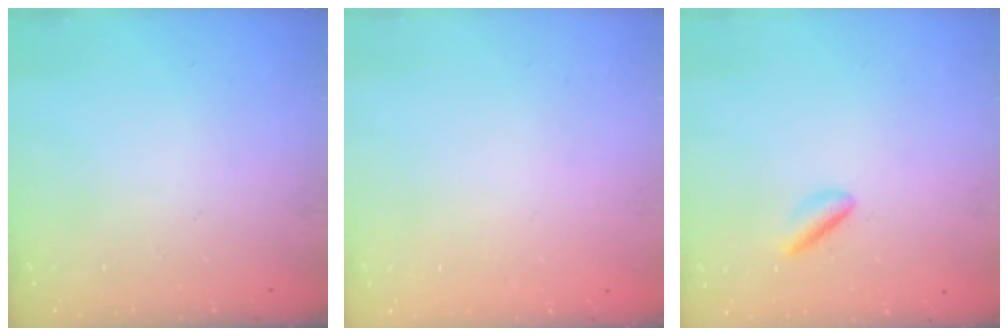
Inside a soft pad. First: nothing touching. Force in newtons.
{"total": 2.2, "press": 2.2, "slide": 0.1}
{"total": 2.5, "press": 2.5, "slide": 0.6}